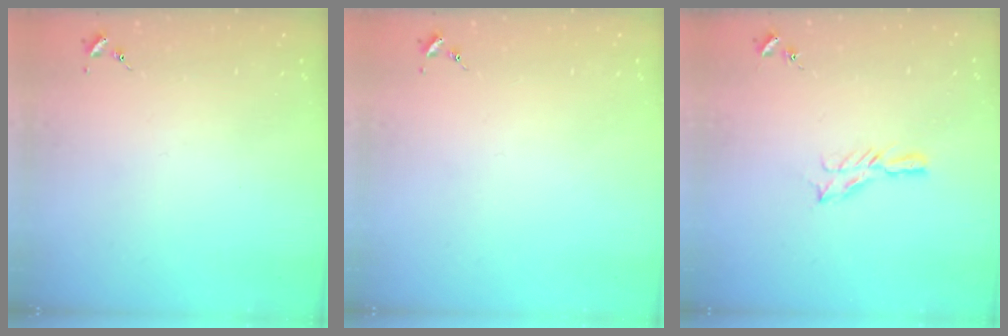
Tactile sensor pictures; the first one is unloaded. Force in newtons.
{"total": 0.0}
{"total": 4.7, "press": 4.7, "slide": 0.5}